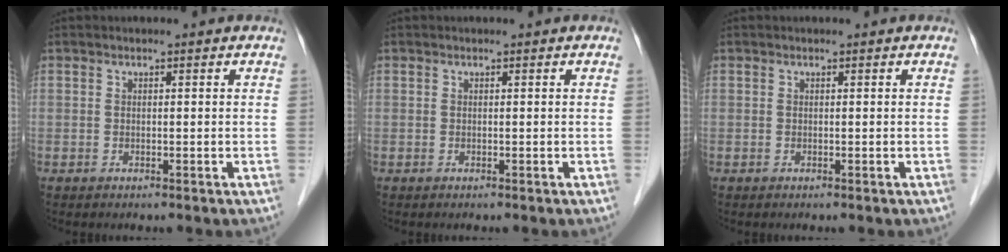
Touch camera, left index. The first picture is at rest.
{"total": 0.0}
{"total": 0.0}